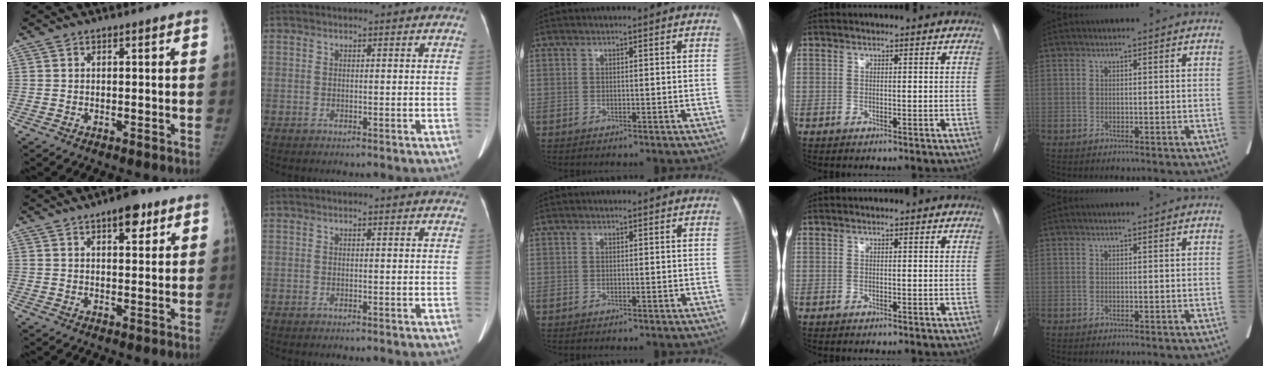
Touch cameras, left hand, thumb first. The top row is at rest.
{"thumb": {"total": 6.1, "force": [3.6, 2.6, 4.2], "torque": [-0.039, -0.014, 0.045]}, "index": {"total": 3.6, "force": [3.5, 0.5, 0.6], "torque": [-0.014, 0.005, 0.023]}}